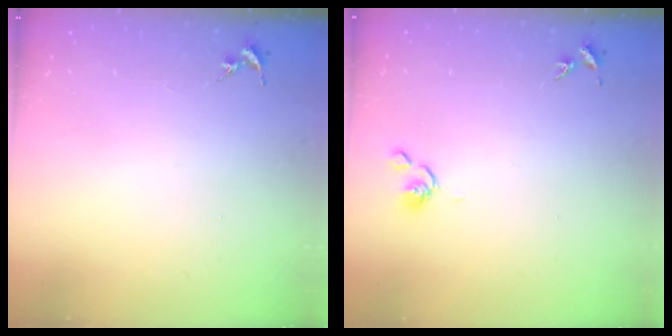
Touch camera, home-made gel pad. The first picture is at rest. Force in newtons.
{"total": 3.8, "press": 3.7, "slide": 0.8}